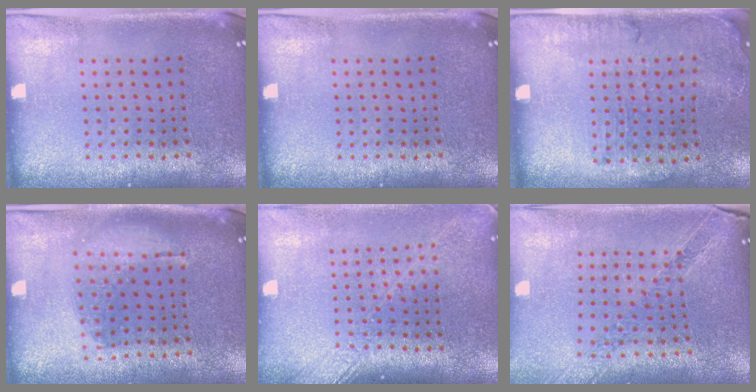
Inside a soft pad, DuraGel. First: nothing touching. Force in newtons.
{"total": 0.0}
{"total": 1.6, "press": 1.3, "slide": 1.0}
{"total": 1.3, "press": 1.1, "slide": 0.5}
{"total": 2.0, "press": 1.5, "slide": 1.3}
{"total": 1.1, "press": 1.1, "slide": 0.2}